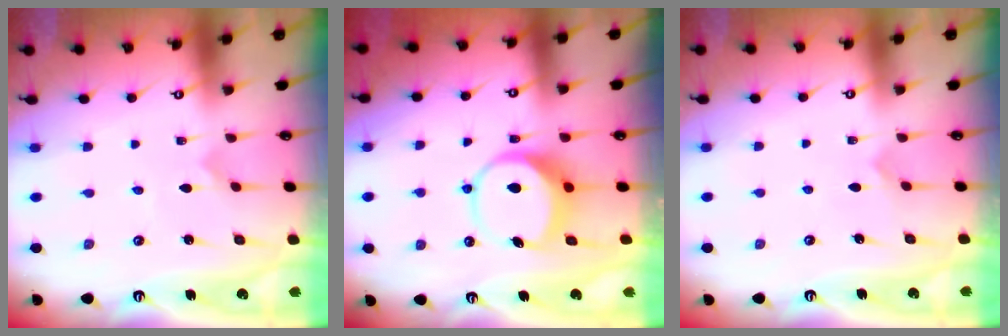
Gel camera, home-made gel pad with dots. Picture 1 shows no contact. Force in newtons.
{"total": 9.2, "press": 9.2, "slide": 0.9}
{"total": 2.7, "press": 2.7, "slide": 0.3}